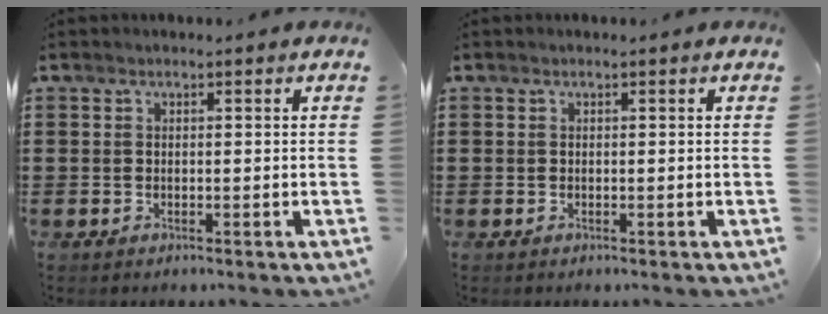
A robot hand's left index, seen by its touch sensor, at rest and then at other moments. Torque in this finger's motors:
{"motor_torque": [-0.05, -0.05, 0.04, -0.01]}